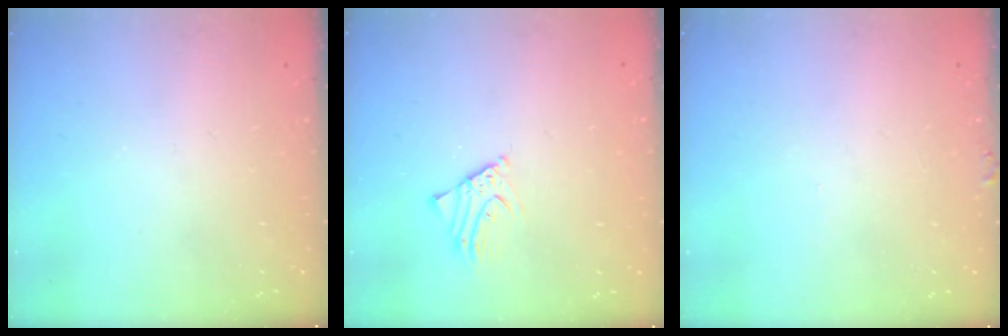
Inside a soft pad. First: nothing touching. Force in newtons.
{"total": 3.0, "press": 3.0, "slide": 0.3}
{"total": 3.6, "press": 3.6, "slide": 0.3}